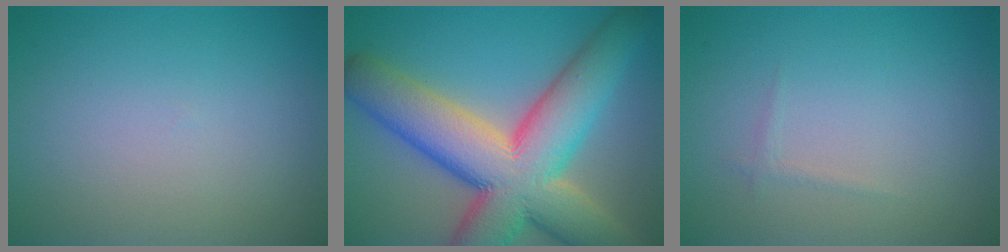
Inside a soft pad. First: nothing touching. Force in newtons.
{"total": 14.2, "press": 14.1, "slide": 1.1}
{"total": 0.6, "press": 0.6, "slide": 0.0}